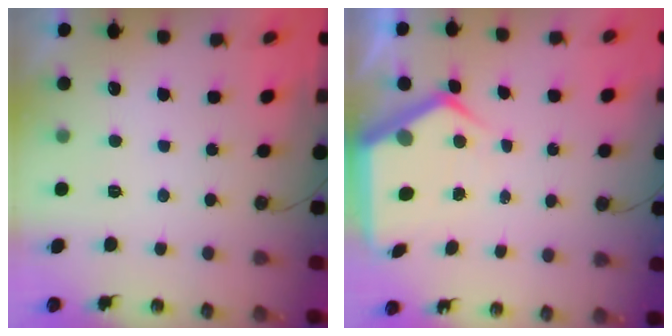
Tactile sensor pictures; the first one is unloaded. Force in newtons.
{"total": 6.9, "press": 6.8, "slide": 0.8}